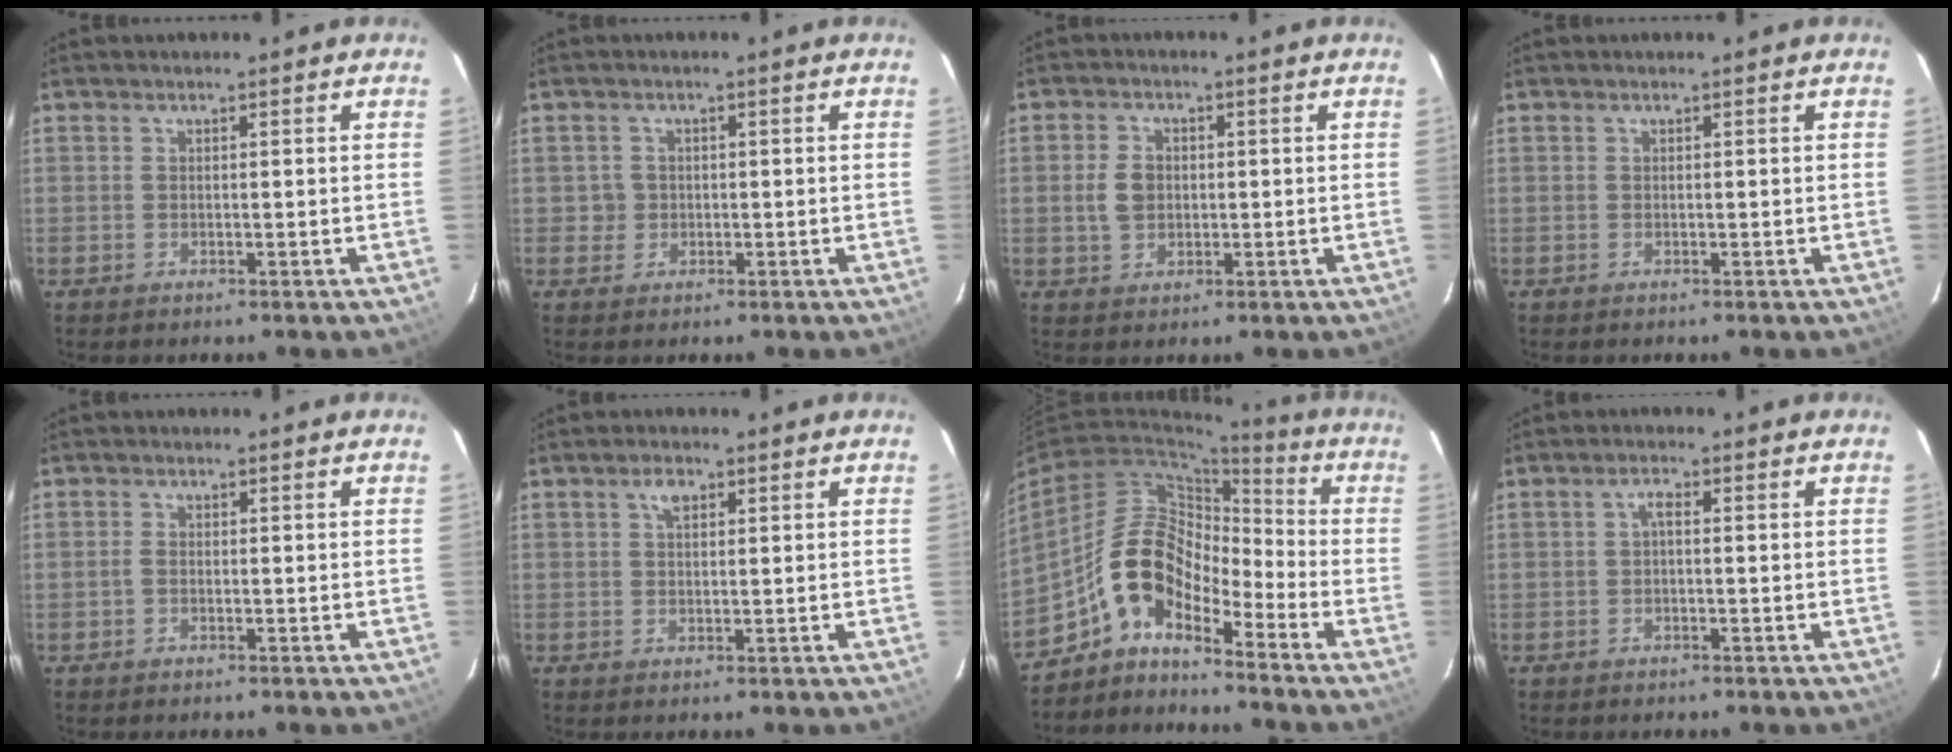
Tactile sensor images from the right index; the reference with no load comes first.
{"total": 2.1, "force": [-0.2, 2.1, 0.0], "torque": [0.002, 0.008, 0.000]}
{"total": 4.6, "force": [-0.1, 3.6, 2.9], "torque": [-0.059, 0.008, 0.001]}
{"total": 0.0}
{"total": 0.8, "force": [-0.4, 0.5, 0.5], "torque": [-0.012, 0.003, -0.009]}
{"total": 2.3, "force": [1.1, 1.3, 1.6], "torque": [-0.029, 0.008, 0.018]}
{"total": 9.8, "force": [-6.8, 4.5, 5.4], "torque": [-0.096, 0.032, -0.144]}
{"total": 1.5, "force": [-0.2, 0.6, 1.4], "torque": [-0.027, 0.009, -0.005]}